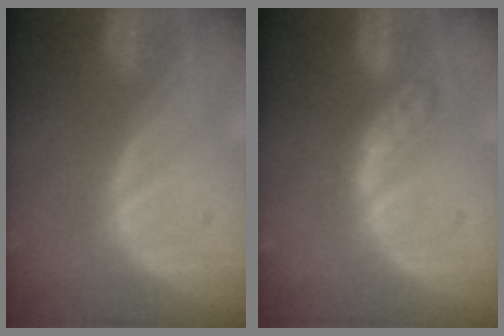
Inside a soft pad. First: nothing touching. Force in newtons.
{"total": 4.5, "press": 4.5, "slide": 0.7}